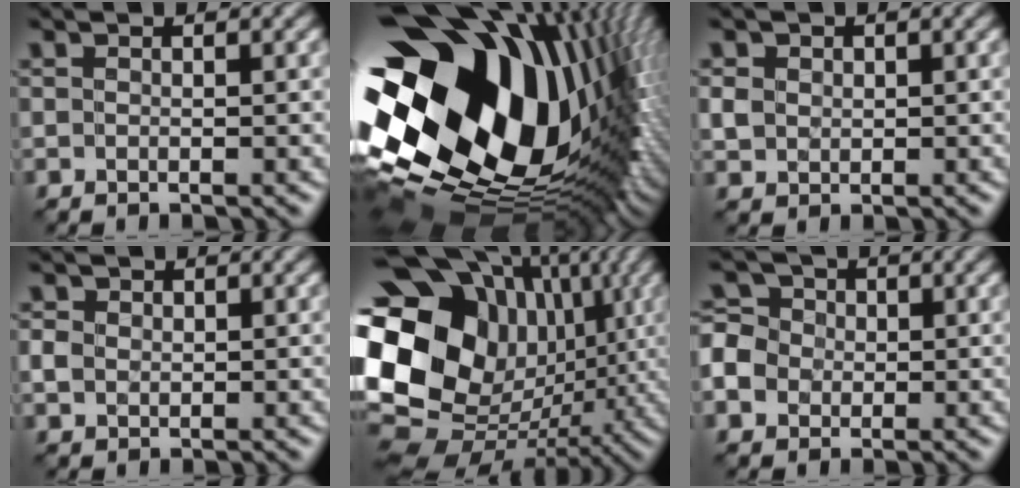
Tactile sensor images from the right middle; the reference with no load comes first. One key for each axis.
{"total": 20.5, "fx": 2.5, "fy": 12.9, "fz": 15.7, "tx": -0.284, "ty": -0.065, "tz": 0.062}
{"total": 1.5, "fx": 0.3, "fy": 1.4, "fz": 0.5, "tx": -0.011, "ty": -0.001, "tz": 0.009}
{"total": 1.4, "fx": 0.2, "fy": 1.3, "fz": 0.5, "tx": -0.012, "ty": 0.001, "tz": 0.003}
{"total": 20.9, "fx": 2.3, "fy": 17.2, "fz": 11.7, "tx": -0.245, "ty": 0.009, "tz": 0.030}
{"total": 6.8, "fx": -1.7, "fy": 6.1, "fz": 2.6, "tx": -0.069, "ty": 0.009, "tz": -0.058}